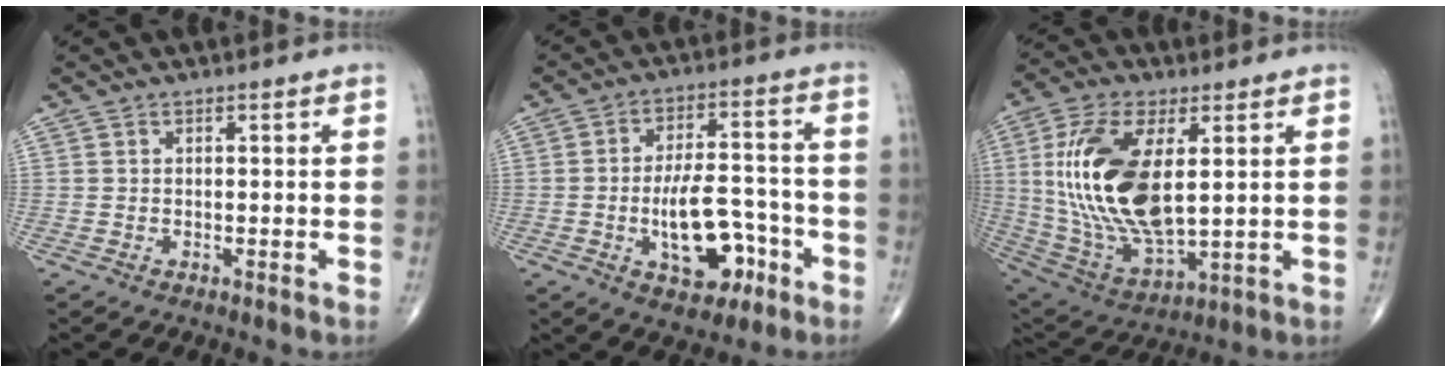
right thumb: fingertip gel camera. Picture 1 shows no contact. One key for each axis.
{"total": 12.8, "fx": -4.4, "fy": 6.6, "fz": 10.1, "tx": -0.137, "ty": 0.033, "tz": -0.063}
{"total": 21.4, "fx": 3.2, "fy": 10.0, "fz": 18.6, "tx": -0.378, "ty": -0.021, "tz": 0.070}